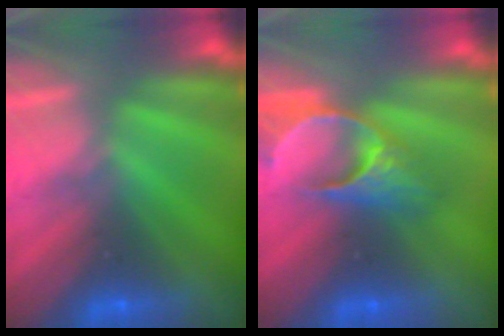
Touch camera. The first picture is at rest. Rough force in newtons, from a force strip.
{"total": 4.8}